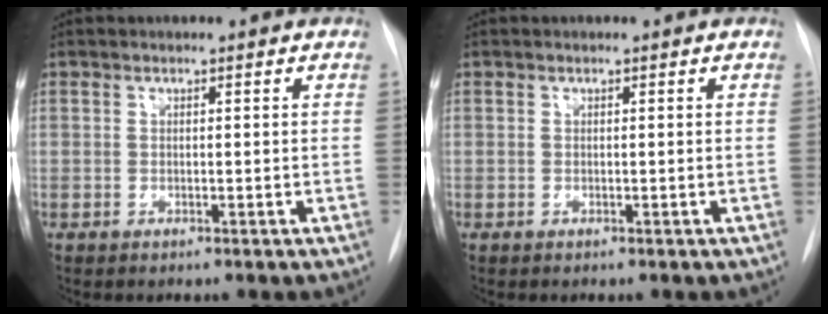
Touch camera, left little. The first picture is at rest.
{"total": 0.0}